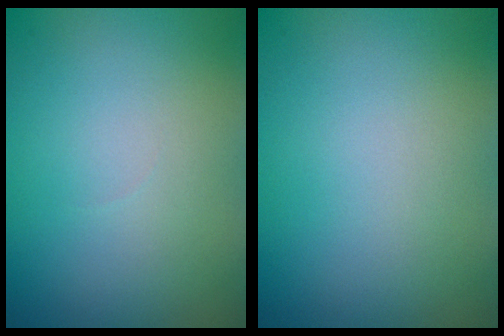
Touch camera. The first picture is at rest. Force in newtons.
{"total": 0.0}